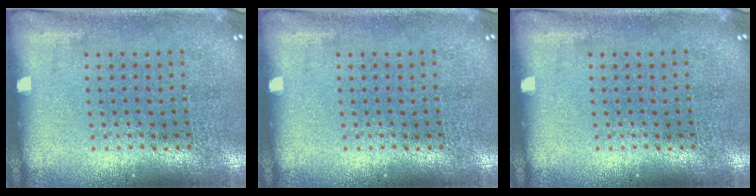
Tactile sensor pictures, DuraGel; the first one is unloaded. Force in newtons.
{"total": 0.0}
{"total": 0.0}